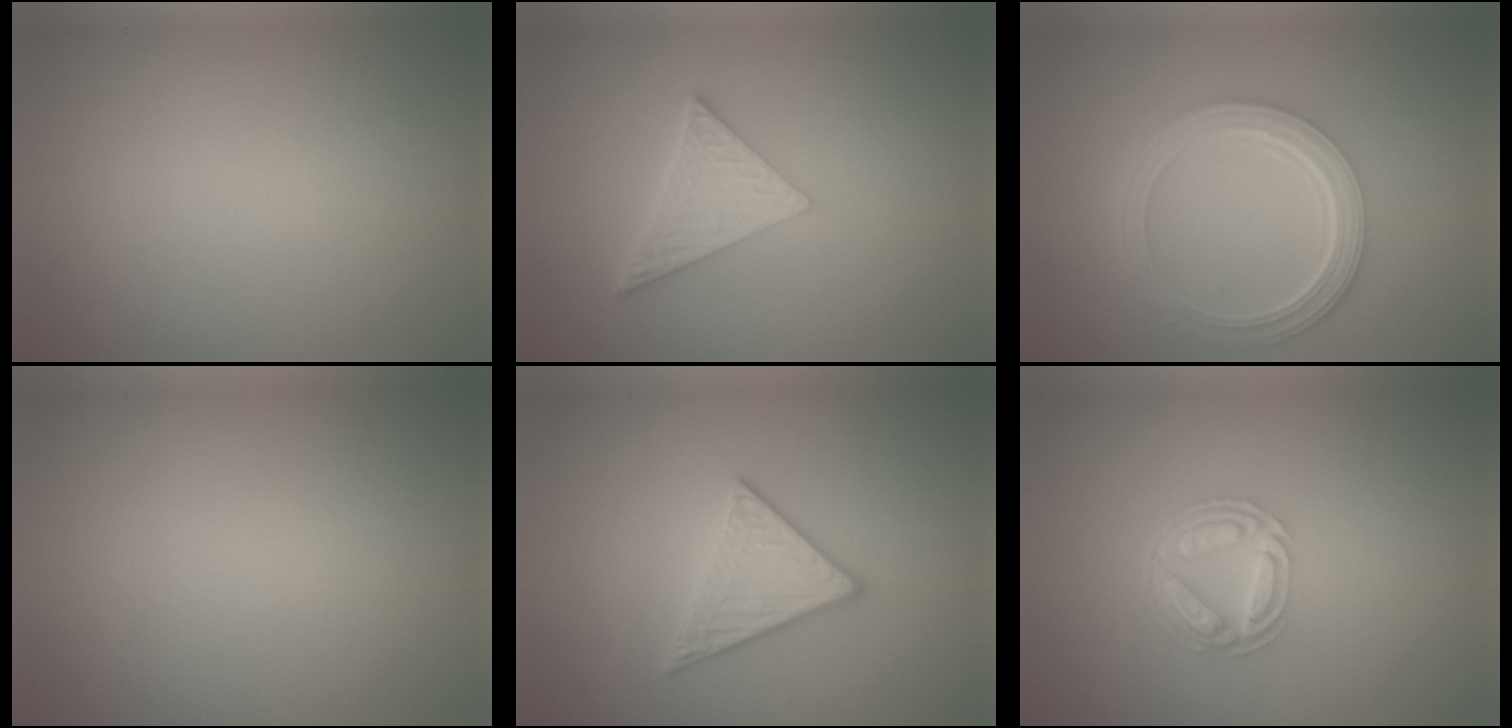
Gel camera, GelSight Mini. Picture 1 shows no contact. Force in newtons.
{"total": 5.1, "press": 3.7, "slide": 3.5}
{"total": 5.3, "press": 3.8, "slide": 3.6}
{"total": 0.0}
{"total": 3.0, "press": 2.9, "slide": 0.6}
{"total": 4.5, "press": 3.3, "slide": 3.0}